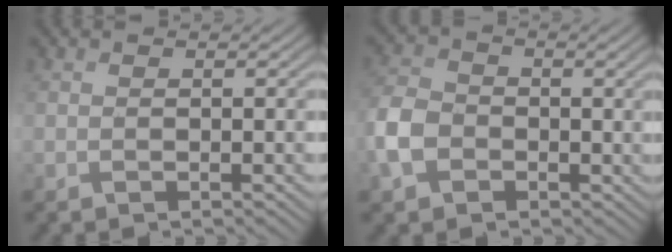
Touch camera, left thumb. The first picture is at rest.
{"total": 6.5, "force": [-2.2, 5.1, 3.3], "torque": [-0.096, -0.007, -0.059]}